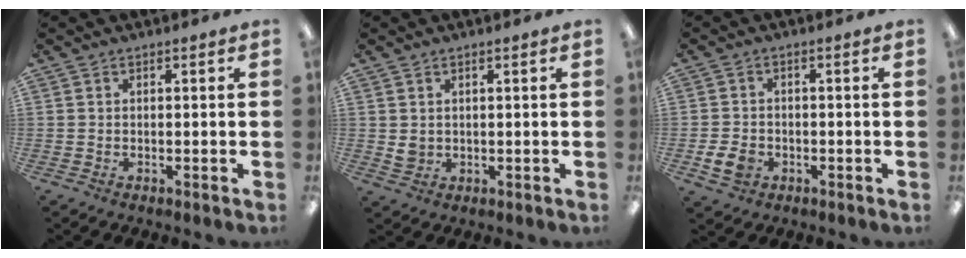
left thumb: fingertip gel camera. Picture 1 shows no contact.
{"total": 2.3, "force": [1.1, 1.8, 0.8], "torque": [-0.011, -0.003, 0.020]}
{"total": 4.7, "force": [-1.8, 3.4, 2.7], "torque": [-0.060, 0.002, -0.034]}